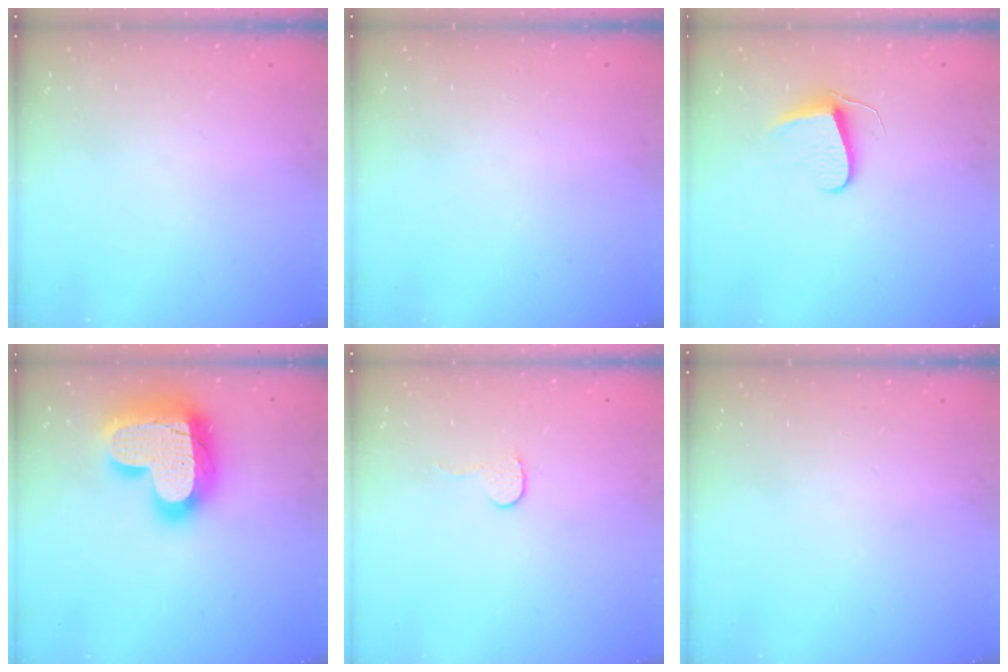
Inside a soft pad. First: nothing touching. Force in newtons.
{"total": 0.0}
{"total": 7.3, "press": 7.2, "slide": 0.6}
{"total": 26.7, "press": 26.6, "slide": 1.8}
{"total": 5.5, "press": 5.5, "slide": 0.4}
{"total": 0.0}